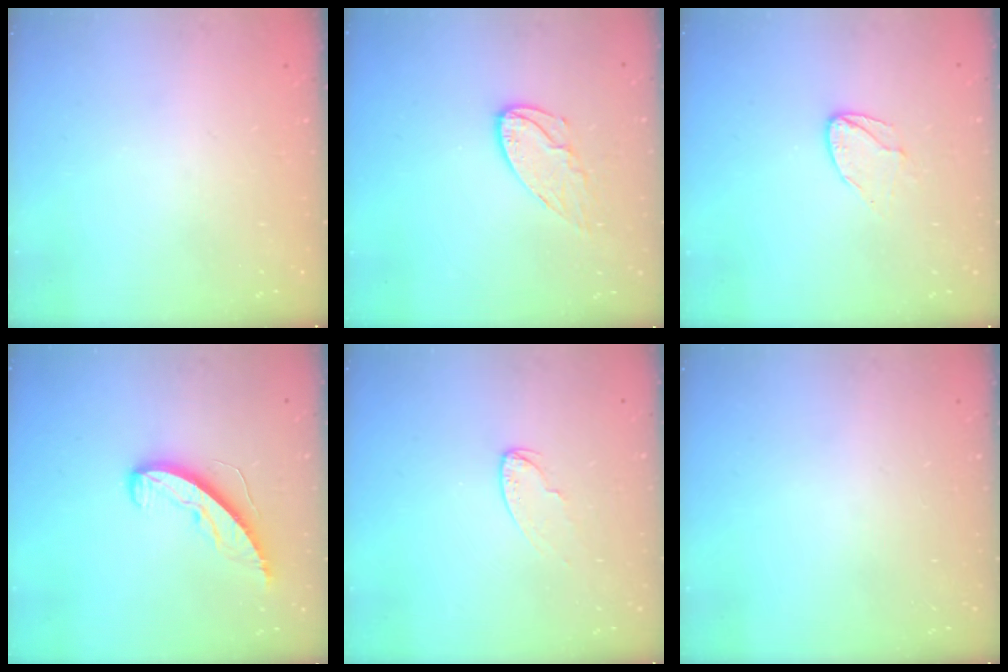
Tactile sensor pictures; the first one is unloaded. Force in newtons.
{"total": 8.2, "press": 8.2, "slide": 0.3}
{"total": 6.8, "press": 6.8, "slide": 0.6}
{"total": 8.4, "press": 8.4, "slide": 0.6}
{"total": 4.8, "press": 4.8, "slide": 0.5}
{"total": 0.0}